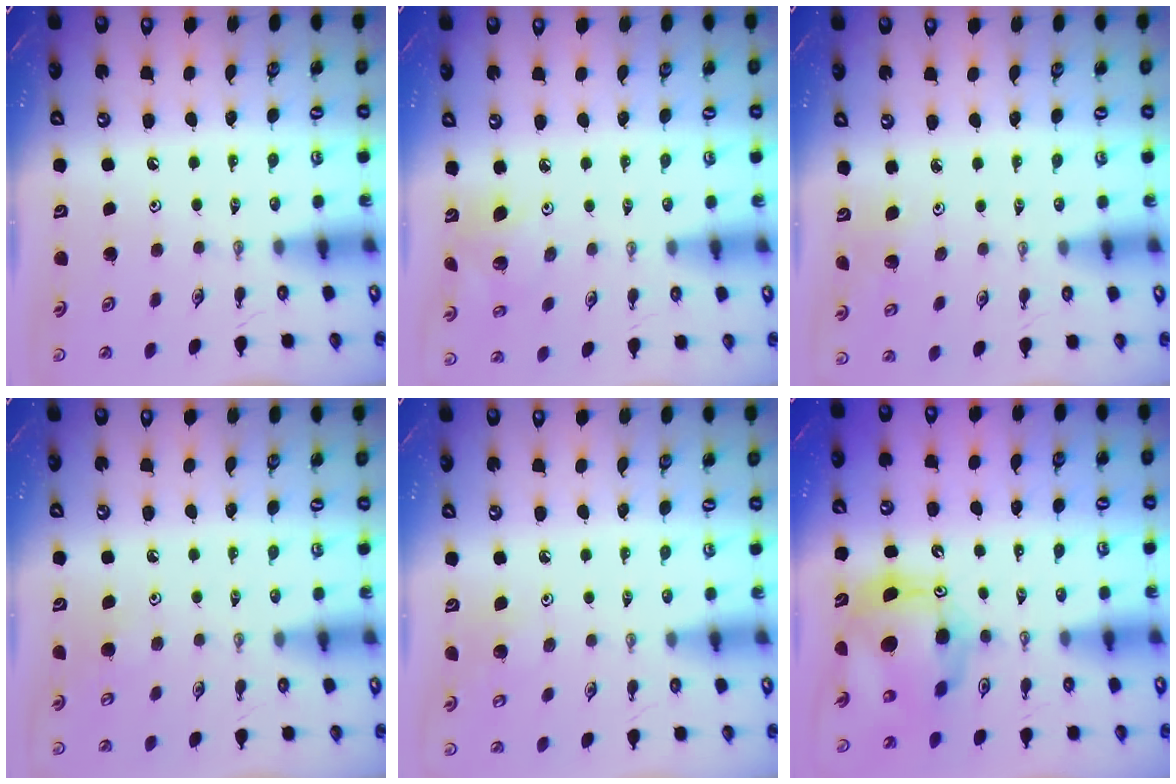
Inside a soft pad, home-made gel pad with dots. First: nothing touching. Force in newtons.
{"total": 5.9, "press": 5.9, "slide": 0.3}
{"total": 3.0, "press": 2.9, "slide": 0.9}
{"total": 4.4, "press": 4.4, "slide": 0.5}
{"total": 7.0, "press": 7.0, "slide": 0.8}
{"total": 12.5, "press": 12.5, "slide": 1.1}